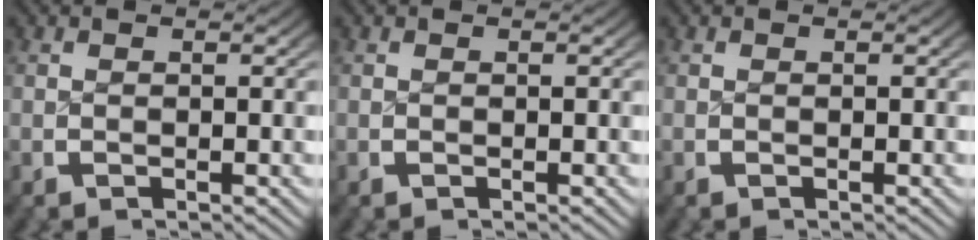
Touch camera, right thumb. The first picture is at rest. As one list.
[{"total": 0.0}, {"total": 0.0}]